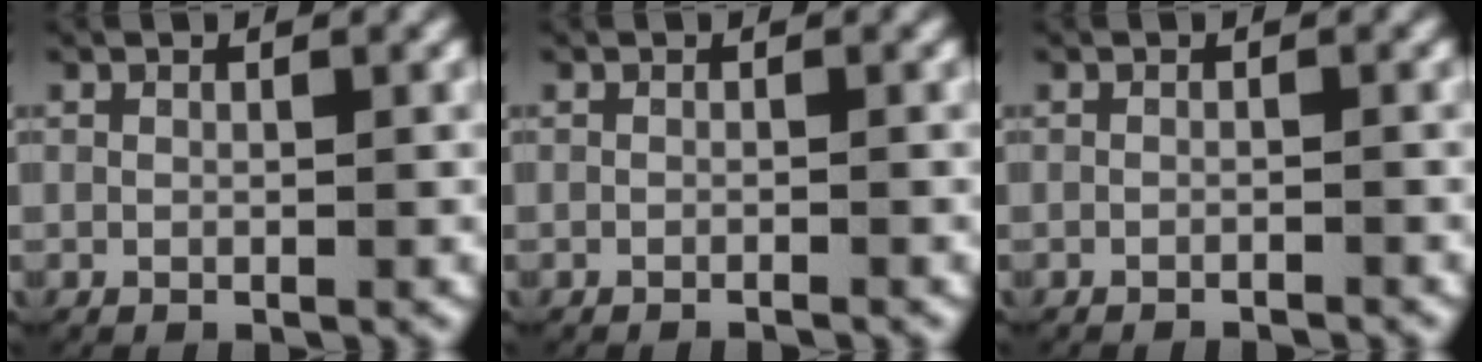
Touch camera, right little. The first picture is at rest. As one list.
[{"total": 0.7, "force": [-0.6, -0.2, 0.1], "torque": [-0.002, 0.003, -0.013]}, {"total": 1.3, "force": [-1.2, -0.1, 0.2], "torque": [0.001, 0.001, -0.021]}]